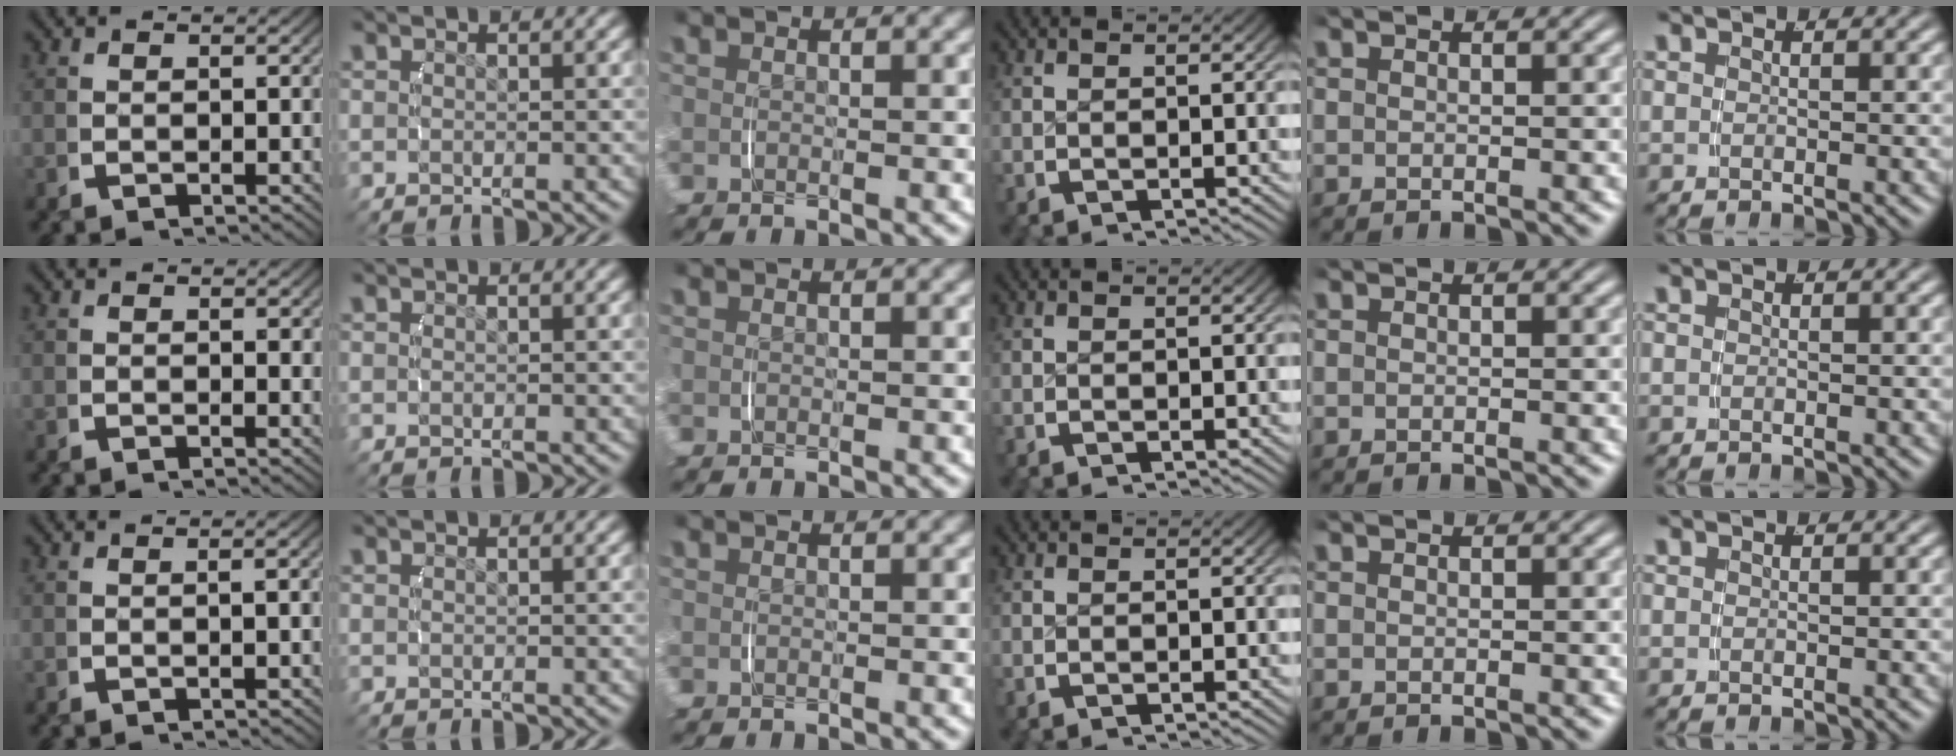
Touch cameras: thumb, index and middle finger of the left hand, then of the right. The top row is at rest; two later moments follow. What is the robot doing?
{"motion": "lift_and_place", "object": "camera"}